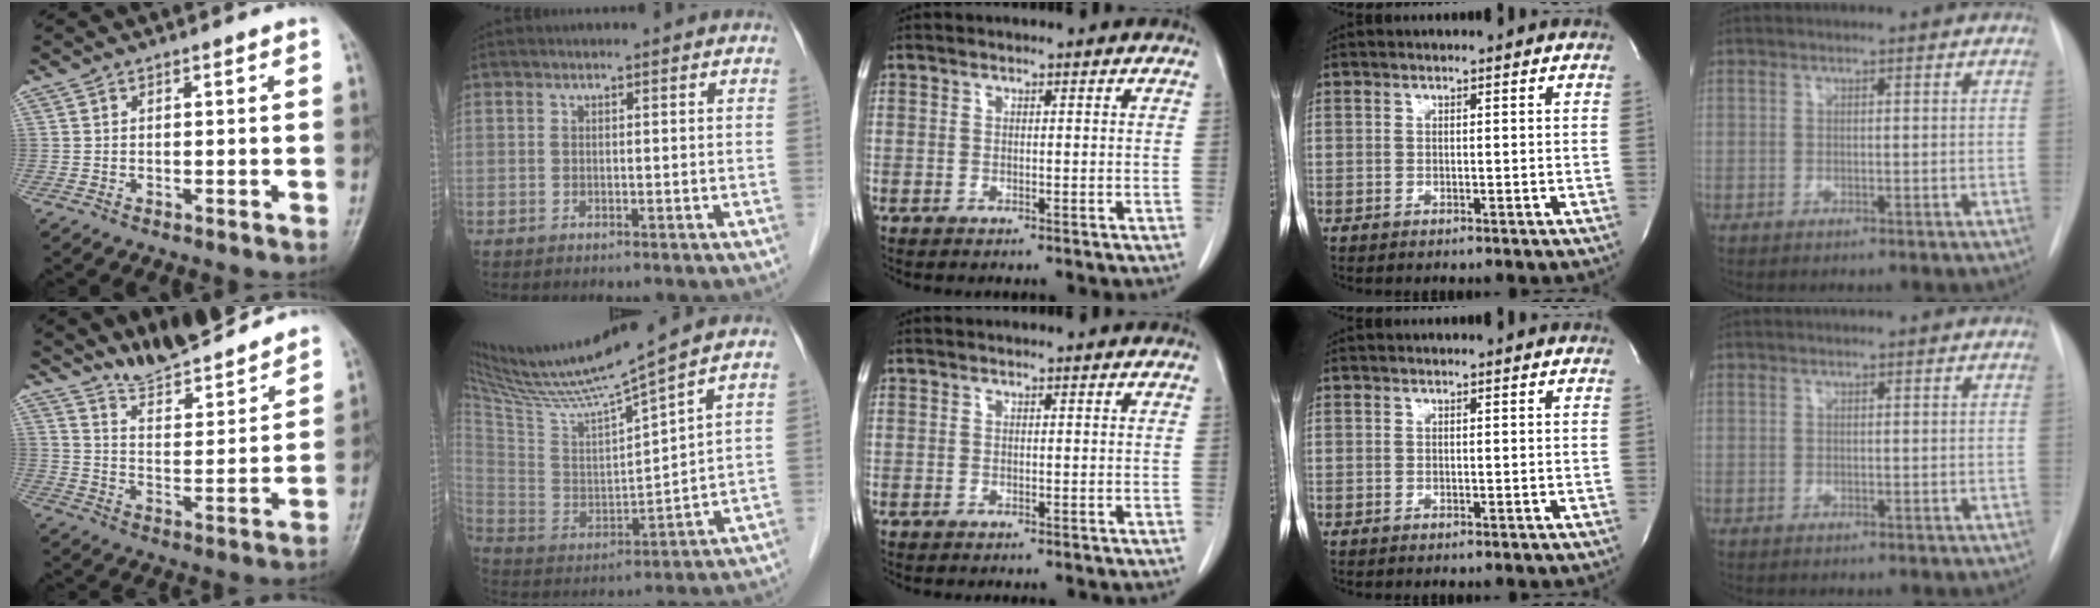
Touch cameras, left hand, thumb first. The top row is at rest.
{"thumb": {"total": 14.6, "force": [13.7, 2.2, 4.5], "torque": [-0.047, -0.088, 0.218]}, "index": {"total": 17.4, "force": [14.7, -1.9, 9.1], "torque": [-0.167, -0.013, 0.266]}}